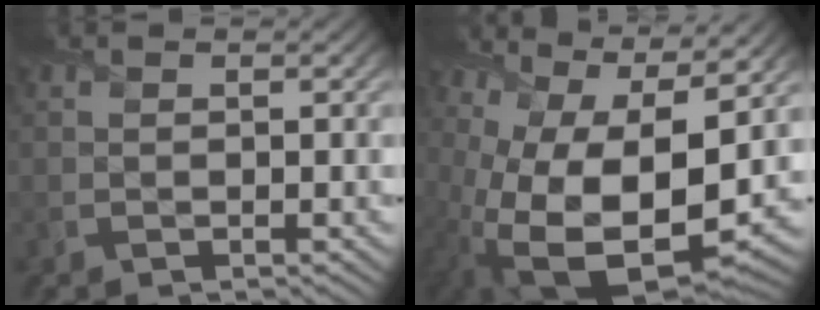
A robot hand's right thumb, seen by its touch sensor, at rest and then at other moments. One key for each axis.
{"total": 17.6, "fx": 0.3, "fy": 9.0, "fz": 15.1, "tx": -0.266, "ty": -0.044, "tz": 0.041}